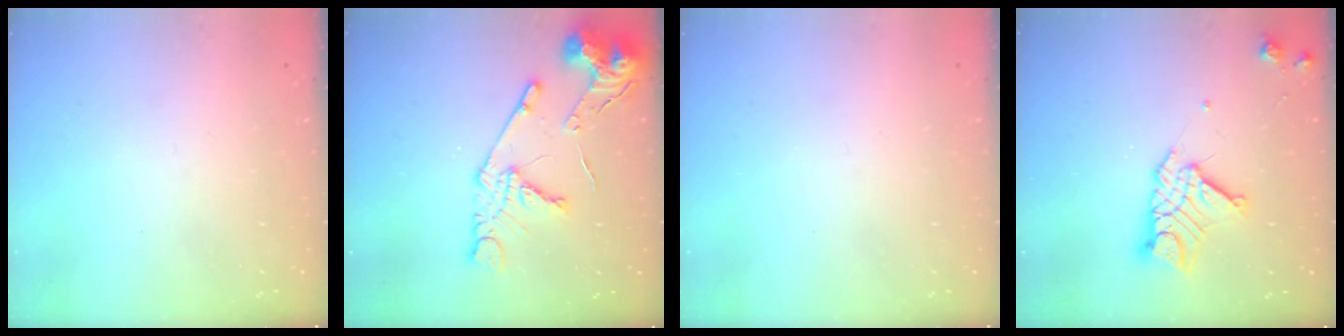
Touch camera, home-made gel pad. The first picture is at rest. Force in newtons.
{"total": 17.4, "press": 17.3, "slide": 1.7}
{"total": 0.0}
{"total": 12.6, "press": 12.5, "slide": 1.0}